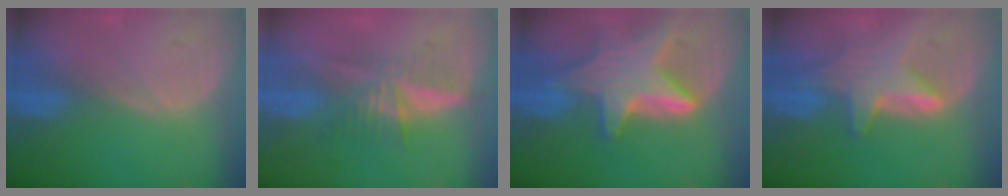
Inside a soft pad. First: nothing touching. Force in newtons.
{"total": 5.3, "press": 5.2, "slide": 1.1}
{"total": 9.5, "press": 9.5, "slide": 0.6}
{"total": 6.8, "press": 6.4, "slide": 2.1}